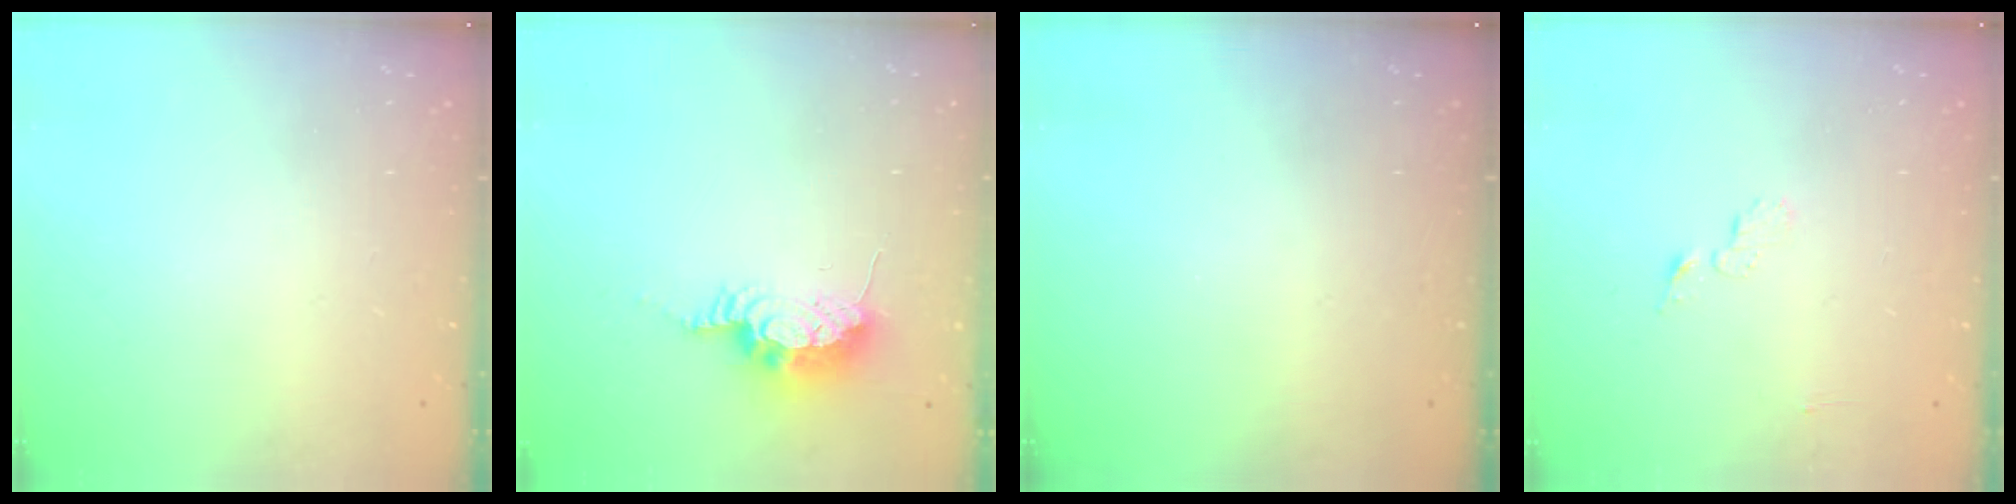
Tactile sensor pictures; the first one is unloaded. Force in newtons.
{"total": 8.4, "press": 8.4, "slide": 0.4}
{"total": 0.0}
{"total": 3.7, "press": 3.7, "slide": 0.3}